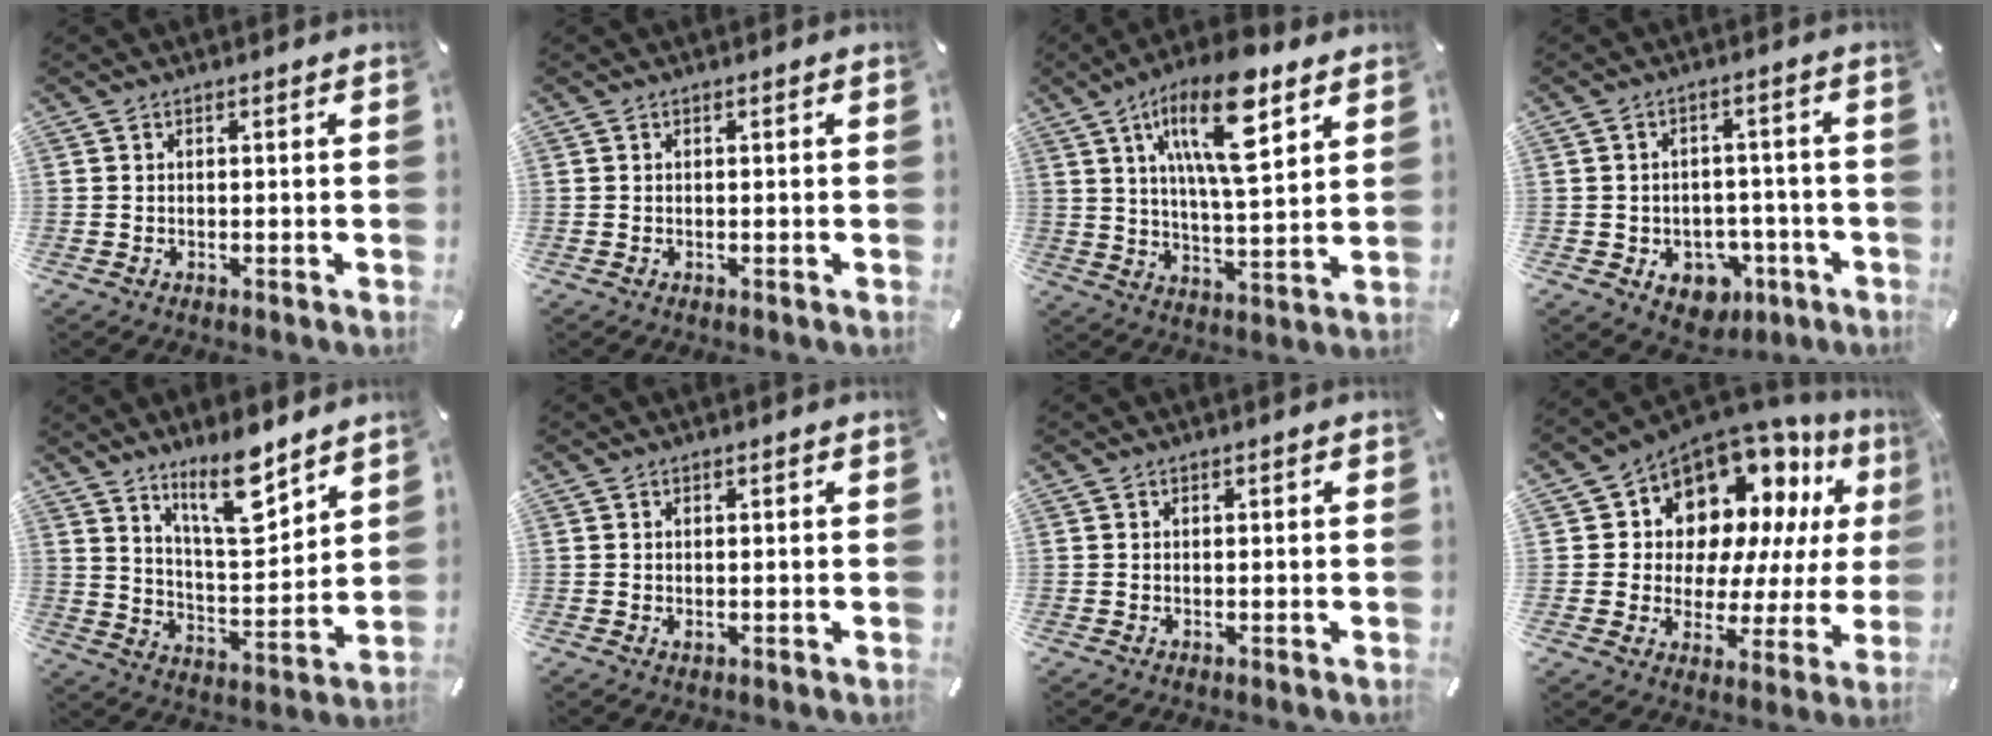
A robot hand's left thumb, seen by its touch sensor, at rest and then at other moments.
{"total": 0.0}
{"total": 17.9, "force": [9.0, 5.8, 14.3], "torque": [-0.248, -0.027, 0.141]}
{"total": 7.7, "force": [-2.8, 6.4, 3.2], "torque": [-0.032, 0.018, -0.043]}
{"total": 13.1, "force": [9.8, 3.8, 7.8], "torque": [-0.130, -0.064, 0.170]}
{"total": 0.7, "force": [0.0, 0.4, 0.5], "torque": [-0.001, -0.002, -0.002]}
{"total": 0.0}
{"total": 14.1, "force": [9.6, 9.1, 5.0], "torque": [-0.089, -0.087, 0.174]}